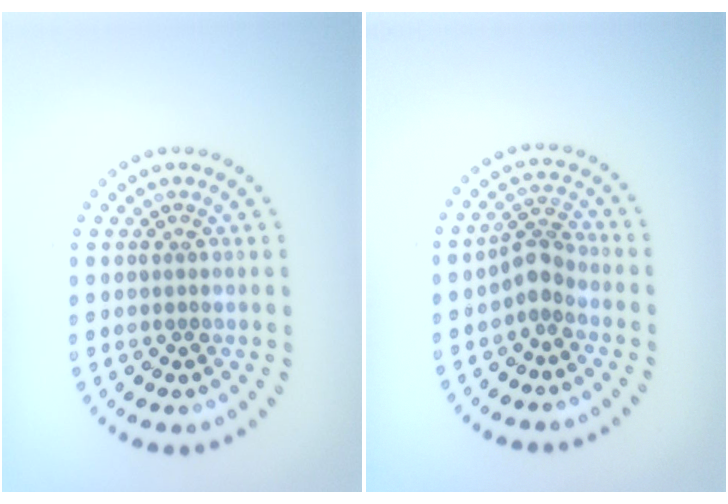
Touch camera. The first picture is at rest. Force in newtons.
{"total": 2.4, "press": 1.9, "slide": 1.6}